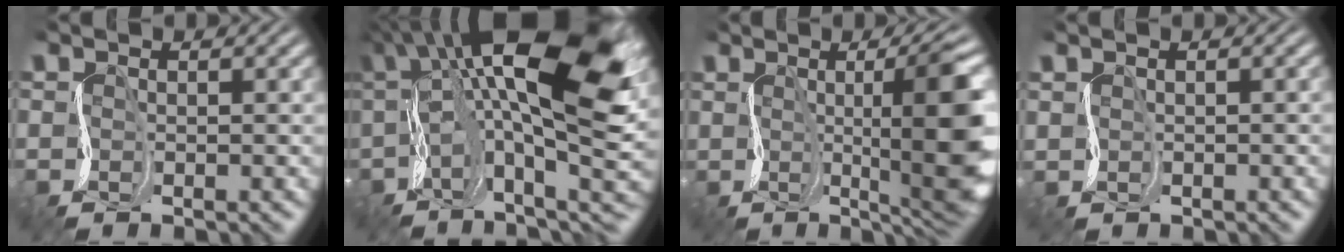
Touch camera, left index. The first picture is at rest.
{"total": 16.7, "force": [3.9, 6.5, 14.9], "torque": [-0.272, 0.016, 0.086]}
{"total": 8.8, "force": [1.1, 1.7, 8.6], "torque": [-0.120, -0.008, 0.032]}
{"total": 1.0, "force": [0.2, -0.2, -1.0], "torque": [0.008, 0.004, 0.013]}